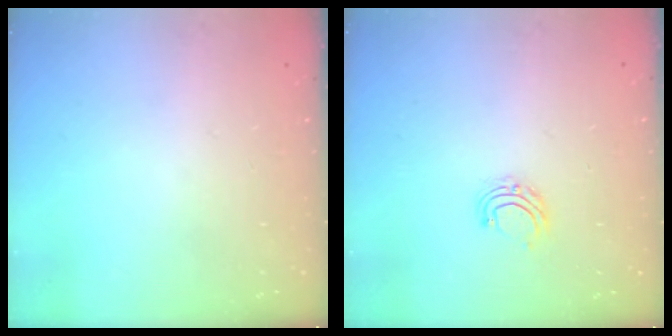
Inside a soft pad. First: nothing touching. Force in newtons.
{"total": 5.9, "press": 5.9, "slide": 0.4}